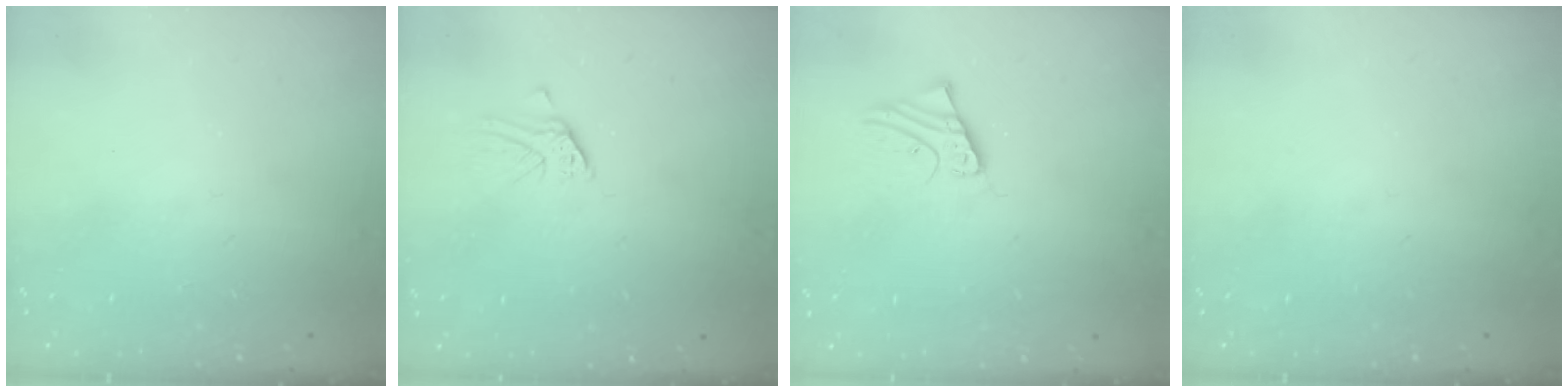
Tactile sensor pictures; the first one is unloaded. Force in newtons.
{"total": 1.6, "press": 1.6, "slide": 0.1}
{"total": 2.8, "press": 2.8, "slide": 0.2}
{"total": 0.0}